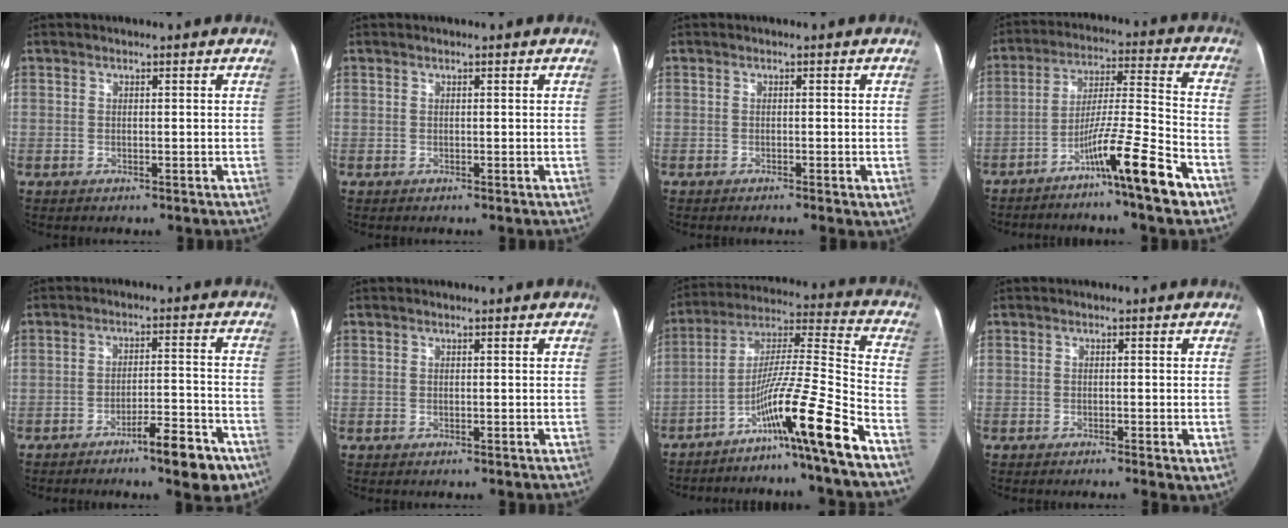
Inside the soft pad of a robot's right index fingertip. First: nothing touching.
{"total": 0.0}
{"total": 1.7, "force": [-0.7, 0.1, 1.5], "torque": [-0.022, -0.004, -0.010]}
{"total": 13.4, "force": [-8.2, -0.9, 10.6], "torque": [-0.176, -0.011, -0.145]}
{"total": 8.5, "force": [-5.7, 1.1, 6.3], "torque": [-0.082, 0.006, -0.083]}
{"total": 0.0}
{"total": 17.2, "force": [-10.3, -2.1, 13.7], "torque": [-0.246, -0.005, -0.172]}
{"total": 2.2, "force": [-0.9, 0.3, 2.0], "torque": [-0.028, -0.006, -0.012]}